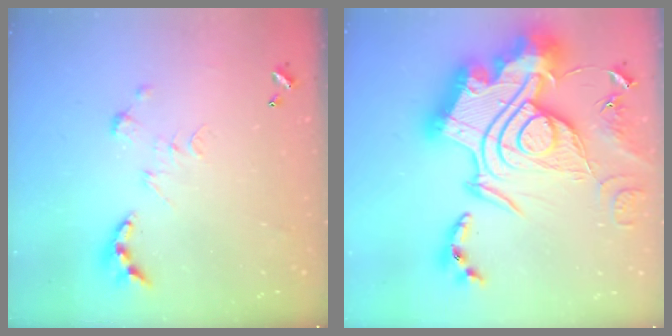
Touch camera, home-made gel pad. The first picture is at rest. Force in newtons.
{"total": 0.6, "press": 0.6, "slide": 0.0}